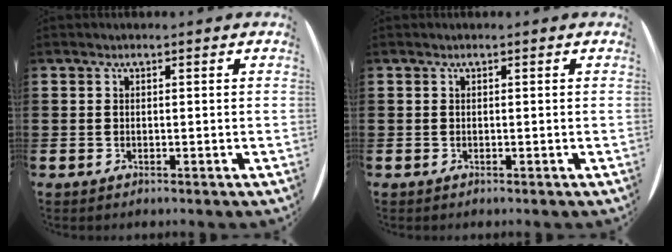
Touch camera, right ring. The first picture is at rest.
{"total": 0.0}